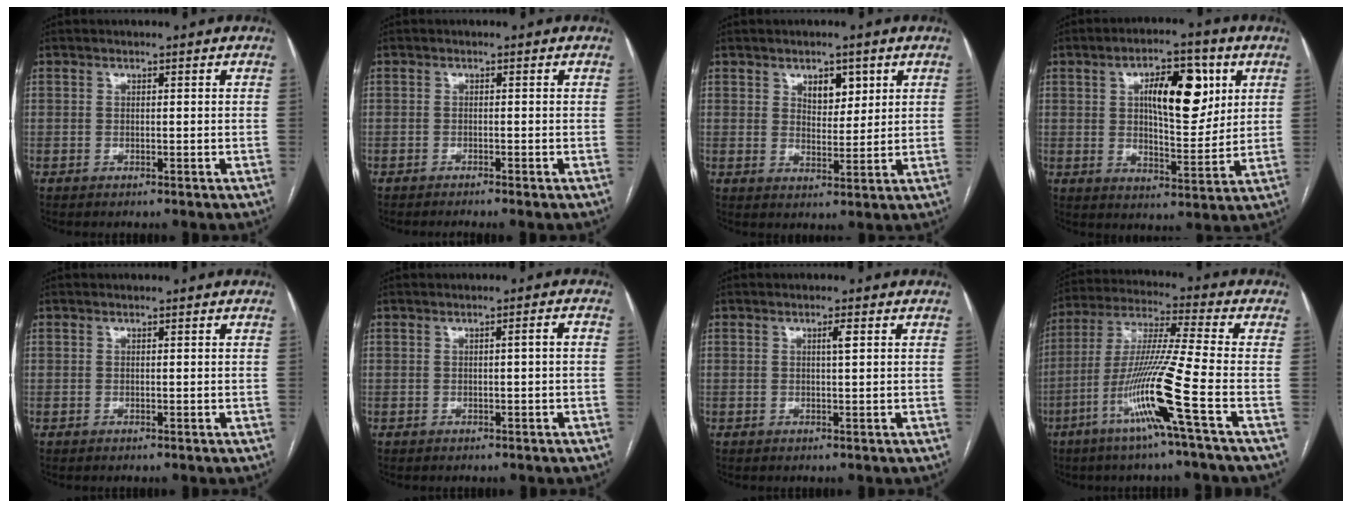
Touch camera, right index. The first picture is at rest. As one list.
[{"total": 1.5, "force": [-1.3, -0.4, 0.8], "torque": [-0.008, 0.002, -0.019]}, {"total": 4.6, "force": [2.4, 2.5, 3.0], "torque": [-0.042, 0.000, 0.041]}, {"total": 11.1, "force": [4.0, 3.3, 9.9], "torque": [-0.158, 0.005, 0.069]}, {"total": 0.0}, {"total": 1.4, "force": [0.0, 0.0, 1.4], "torque": [-0.018, 0.004, 0.002]}, {"total": 1.4, "force": [0.5, -0.1, 1.3], "torque": [-0.023, 0.001, 0.008]}, {"total": 14.2, "force": [-5.9, -2.1, 12.7], "torque": [-0.252, -0.016, -0.119]}]